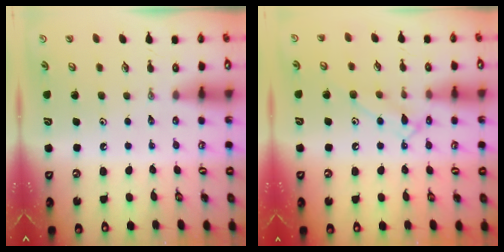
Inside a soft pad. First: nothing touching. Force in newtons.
{"total": 11.0, "press": 10.9, "slide": 0.7}